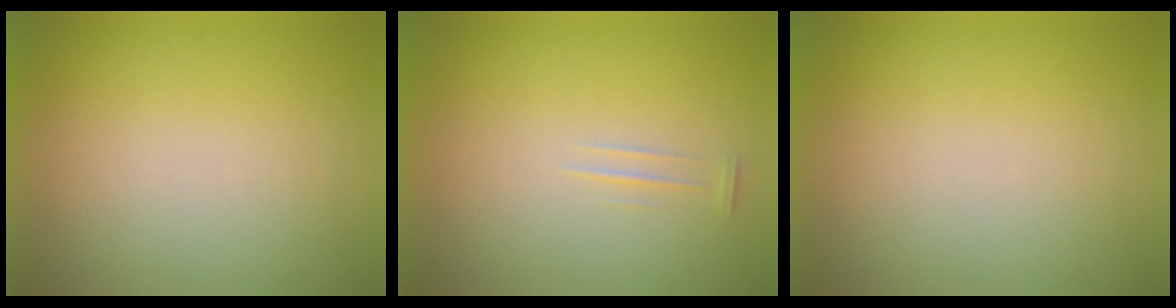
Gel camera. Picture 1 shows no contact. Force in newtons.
{"total": 1.4}
{"total": 1.2}